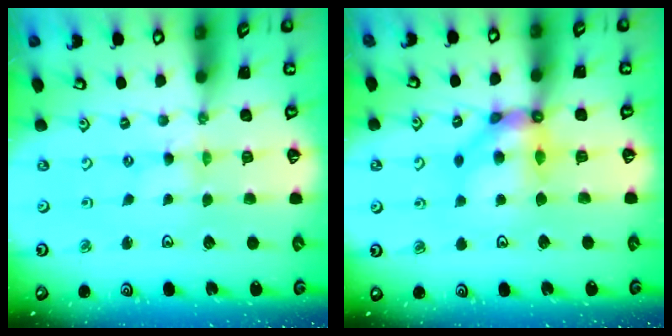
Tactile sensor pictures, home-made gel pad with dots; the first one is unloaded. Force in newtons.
{"total": 9.9, "press": 9.8, "slide": 1.0}